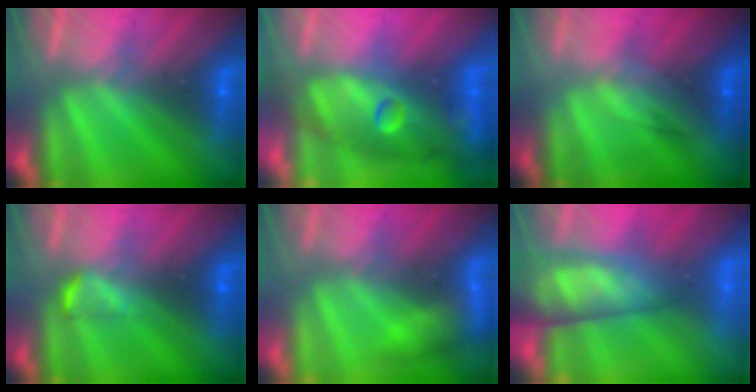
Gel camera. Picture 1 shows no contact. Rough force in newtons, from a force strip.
{"total": 8.9}
{"total": 1.6}
{"total": 2.4}
{"total": 3.5}
{"total": 10.5}